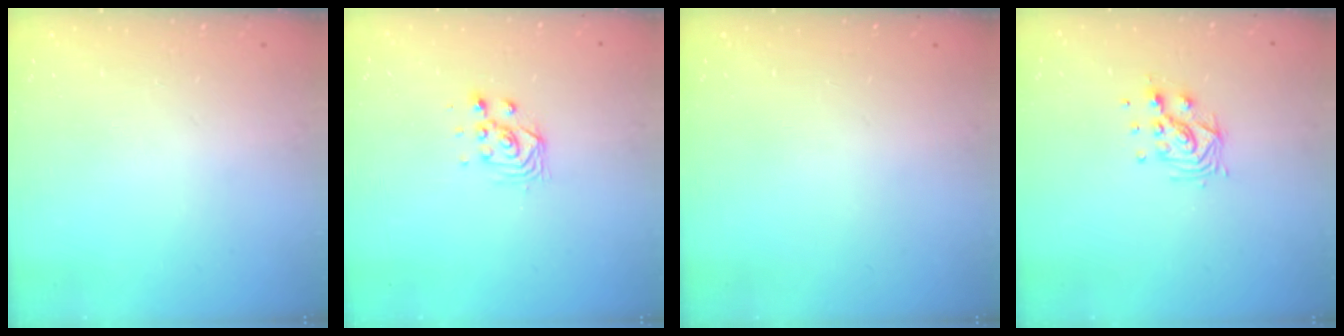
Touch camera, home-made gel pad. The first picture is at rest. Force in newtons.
{"total": 2.9, "press": 2.8, "slide": 0.8}
{"total": 0.0}
{"total": 8.4, "press": 8.4, "slide": 0.3}